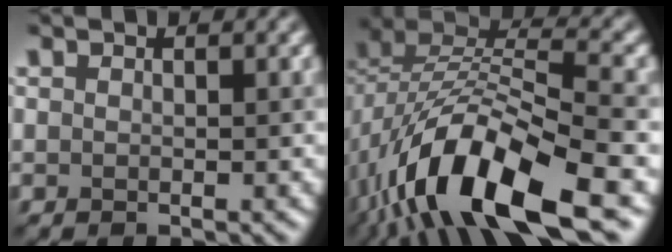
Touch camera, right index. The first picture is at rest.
{"total": 12.9, "force": [-6.4, 5.0, 10.0], "torque": [-0.178, 0.005, -0.118]}